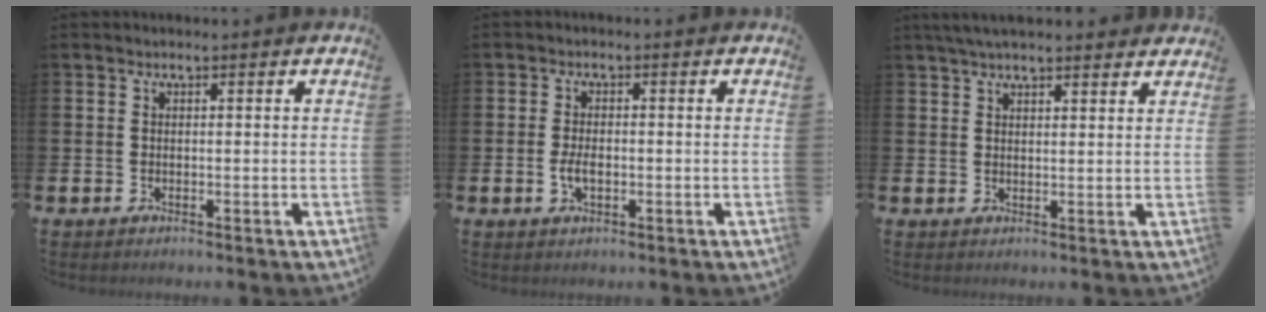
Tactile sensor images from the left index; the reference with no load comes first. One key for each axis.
{"total": 2.8, "fx": -0.5, "fy": 1.5, "fz": 2.3, "tx": -0.044, "ty": 0.003, "tz": -0.008}
{"total": 3.6, "fx": 3.3, "fy": 0.5, "fz": 1.3, "tx": -0.028, "ty": -0.006, "tz": 0.061}